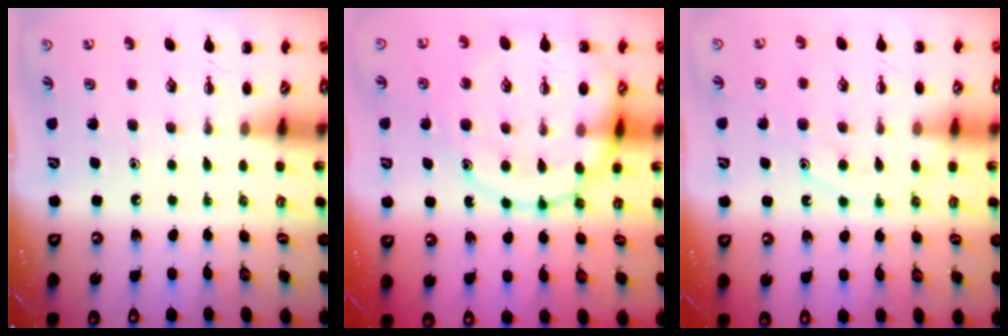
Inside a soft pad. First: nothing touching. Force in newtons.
{"total": 18.8, "press": 18.7, "slide": 1.9}
{"total": 11.1, "press": 11.1, "slide": 0.8}